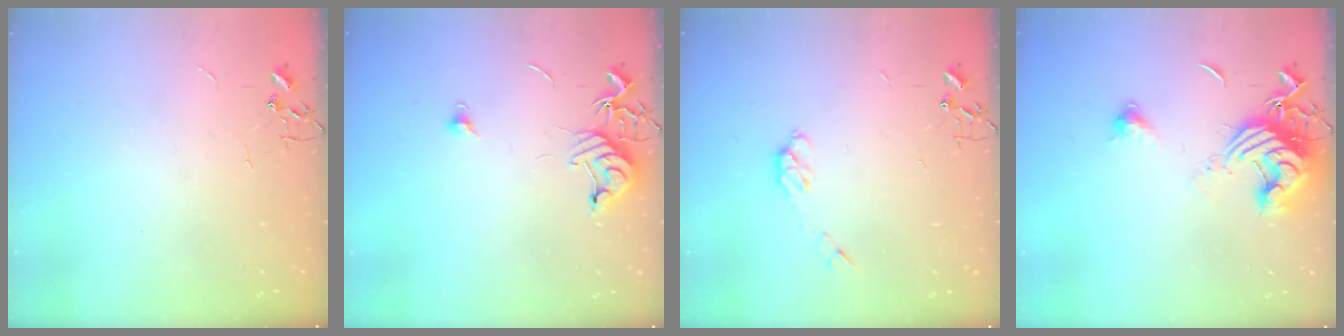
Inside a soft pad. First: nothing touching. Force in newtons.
{"total": 9.9, "press": 9.9, "slide": 0.8}
{"total": 5.1, "press": 5.1, "slide": 0.5}
{"total": 13.2, "press": 13.1, "slide": 1.6}